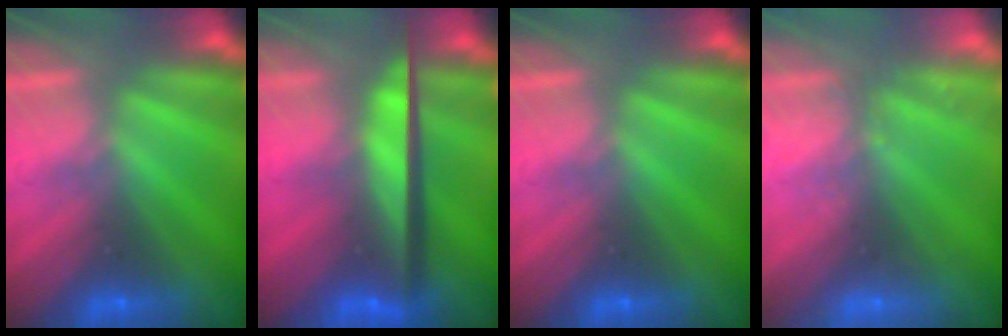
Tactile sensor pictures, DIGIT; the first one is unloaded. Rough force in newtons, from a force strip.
{"total": 9.7}
{"total": 0.0}
{"total": 2.4}